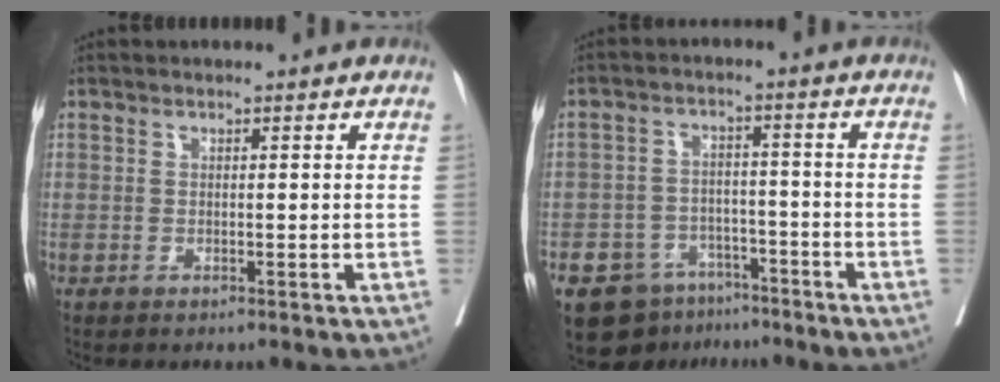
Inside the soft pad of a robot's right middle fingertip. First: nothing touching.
{"total": 8.3, "force": [-5.8, 5.5, 2.3], "torque": [-0.034, 0.012, -0.086]}